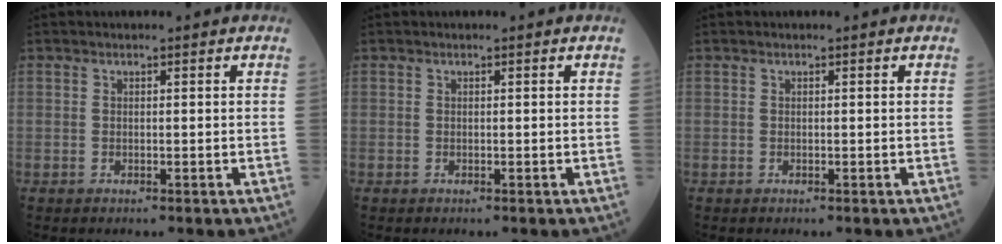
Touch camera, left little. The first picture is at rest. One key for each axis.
{"total": 0.0}
{"total": 0.0}